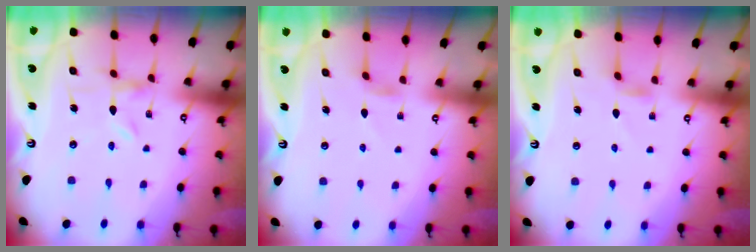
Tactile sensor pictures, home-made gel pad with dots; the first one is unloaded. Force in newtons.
{"total": 2.1, "press": 2.1, "slide": 0.4}
{"total": 2.7, "press": 2.6, "slide": 0.4}